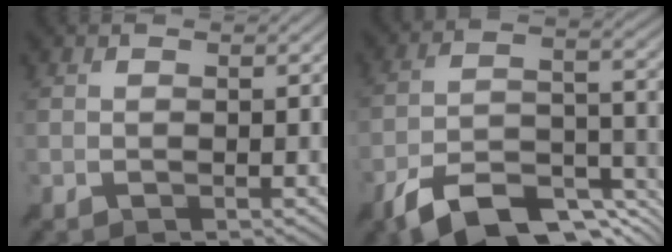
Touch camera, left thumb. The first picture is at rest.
{"total": 12.0, "force": [-8.4, 4.4, 7.3], "torque": [-0.130, 0.002, -0.164]}